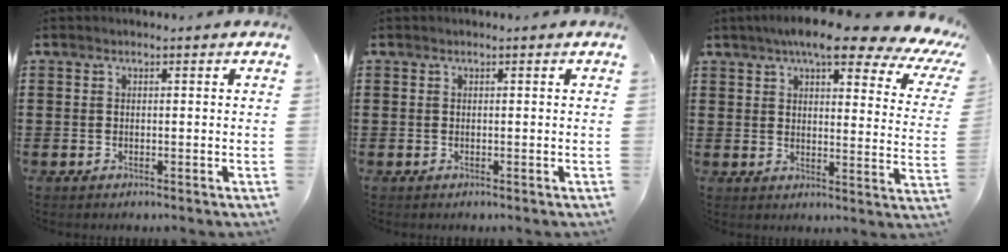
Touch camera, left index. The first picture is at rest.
{"total": 0.0}
{"total": 9.9, "force": [7.5, 2.0, 6.2], "torque": [-0.110, -0.028, 0.126]}